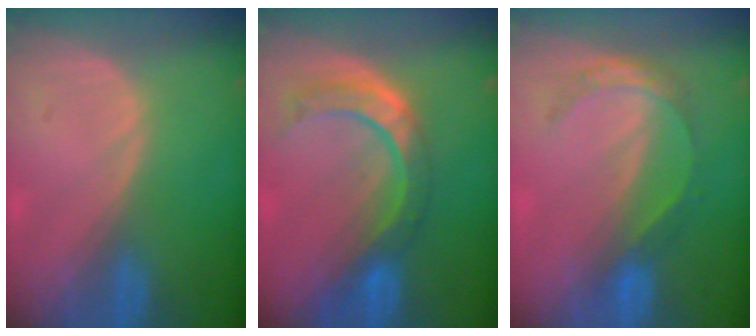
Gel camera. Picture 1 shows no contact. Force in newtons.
{"total": 8.5, "press": 7.2, "slide": 4.6}
{"total": 4.6, "press": 4.2, "slide": 1.9}